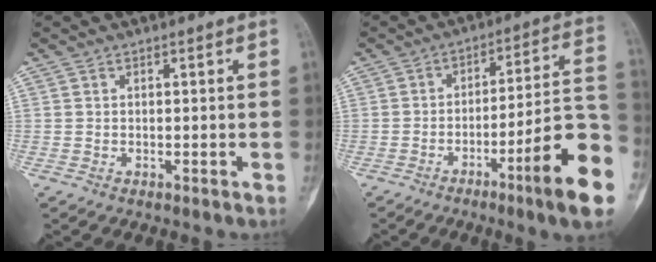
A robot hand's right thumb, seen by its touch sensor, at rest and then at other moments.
{"total": 17.2, "force": [-7.8, 1.7, 15.3], "torque": [-0.198, 0.046, -0.113]}